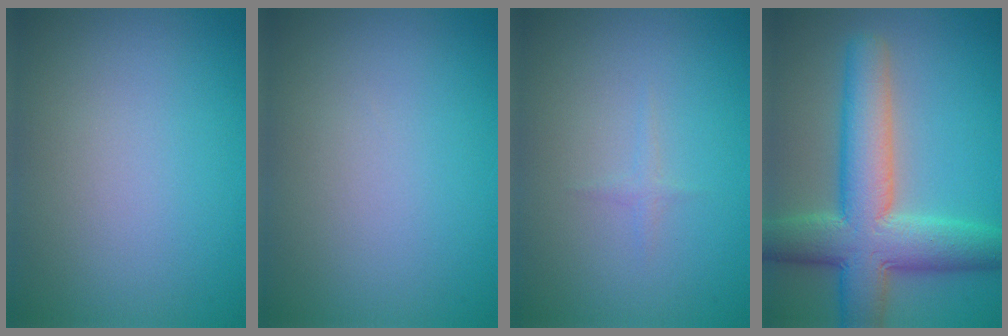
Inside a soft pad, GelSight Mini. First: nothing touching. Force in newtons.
{"total": 0.0}
{"total": 0.6, "press": 0.6, "slide": 0.1}
{"total": 9.1, "press": 9.1, "slide": 0.6}